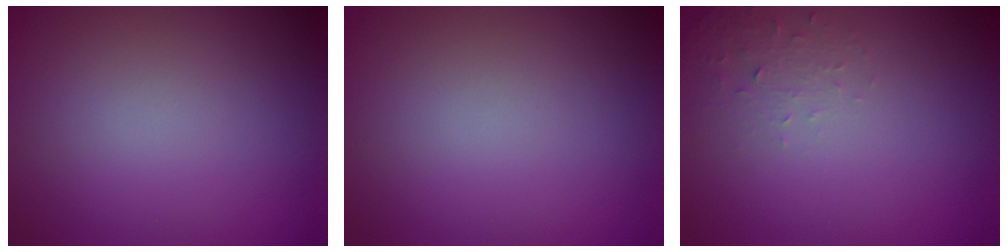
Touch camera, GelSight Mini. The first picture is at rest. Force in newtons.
{"total": 0.0}
{"total": 1.6, "press": 1.6, "slide": 0.4}